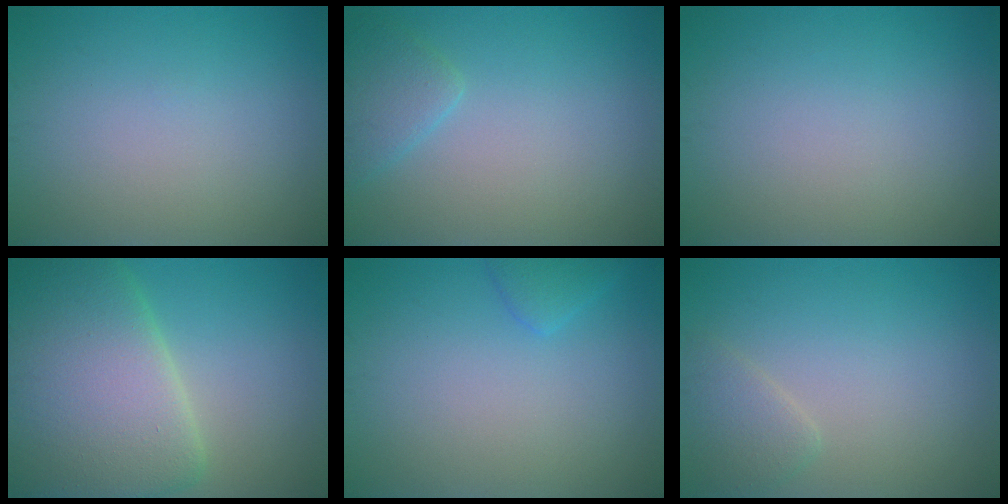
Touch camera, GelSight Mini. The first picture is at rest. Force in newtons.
{"total": 2.1, "press": 2.1, "slide": 0.1}
{"total": 0.0}
{"total": 11.8, "press": 11.7, "slide": 0.5}
{"total": 1.4, "press": 1.4, "slide": 0.1}
{"total": 1.8, "press": 1.8, "slide": 0.1}